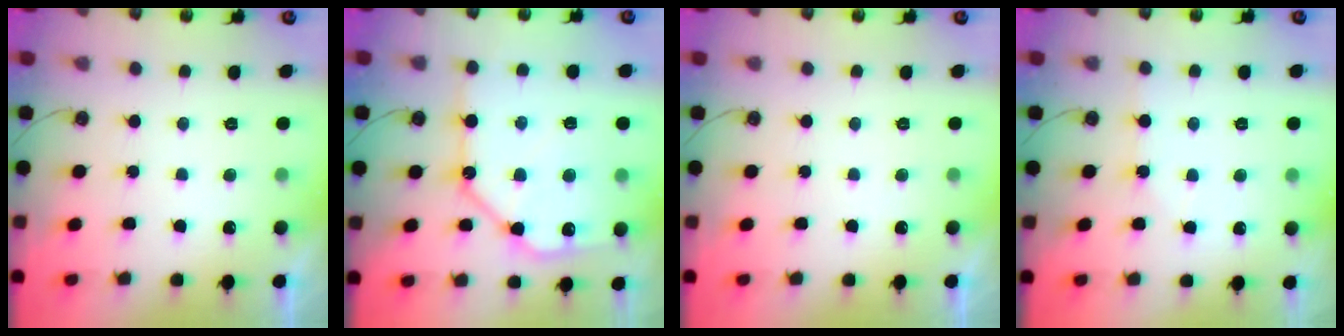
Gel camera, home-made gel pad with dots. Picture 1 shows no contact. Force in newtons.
{"total": 15.5, "press": 15.4, "slide": 1.9}
{"total": 0.0}
{"total": 2.8, "press": 2.8, "slide": 0.3}